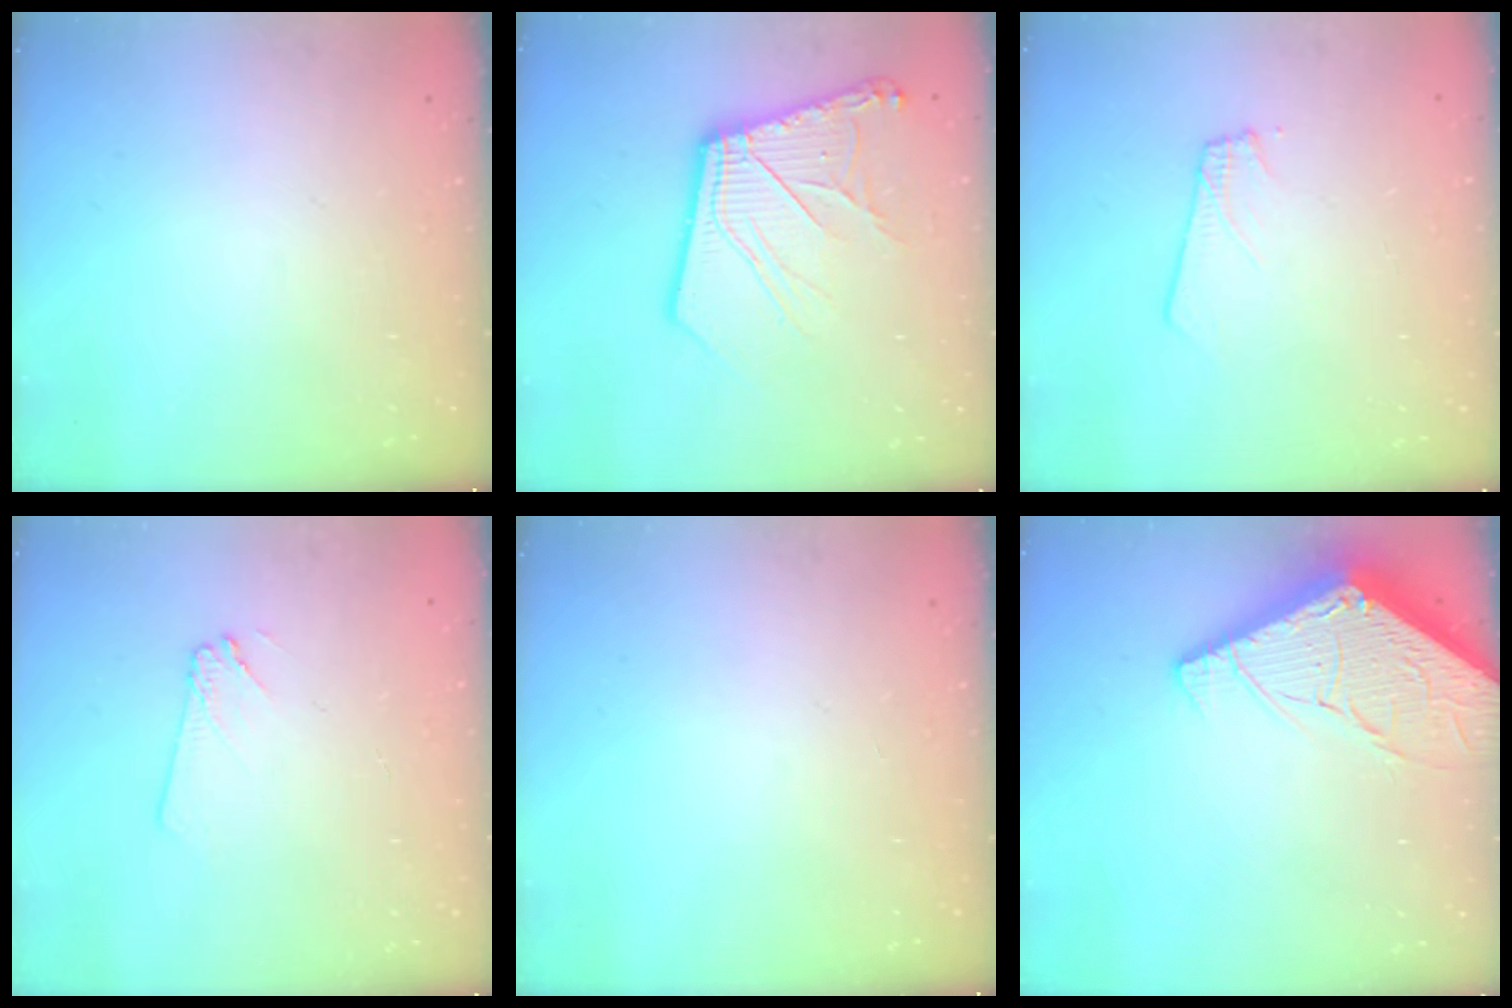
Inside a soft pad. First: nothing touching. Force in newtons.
{"total": 16.4, "press": 16.2, "slide": 2.4}
{"total": 2.9, "press": 2.8, "slide": 0.3}
{"total": 3.0, "press": 3.0, "slide": 0.4}
{"total": 0.0}
{"total": 13.3, "press": 13.2, "slide": 1.5}